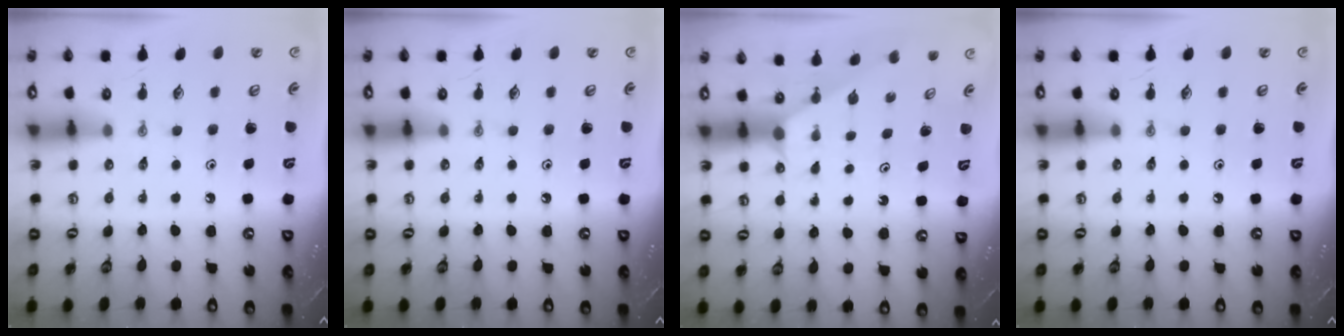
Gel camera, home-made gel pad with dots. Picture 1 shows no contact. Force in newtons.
{"total": 0.0}
{"total": 0.6, "press": 0.6, "slide": 0.1}
{"total": 0.0}